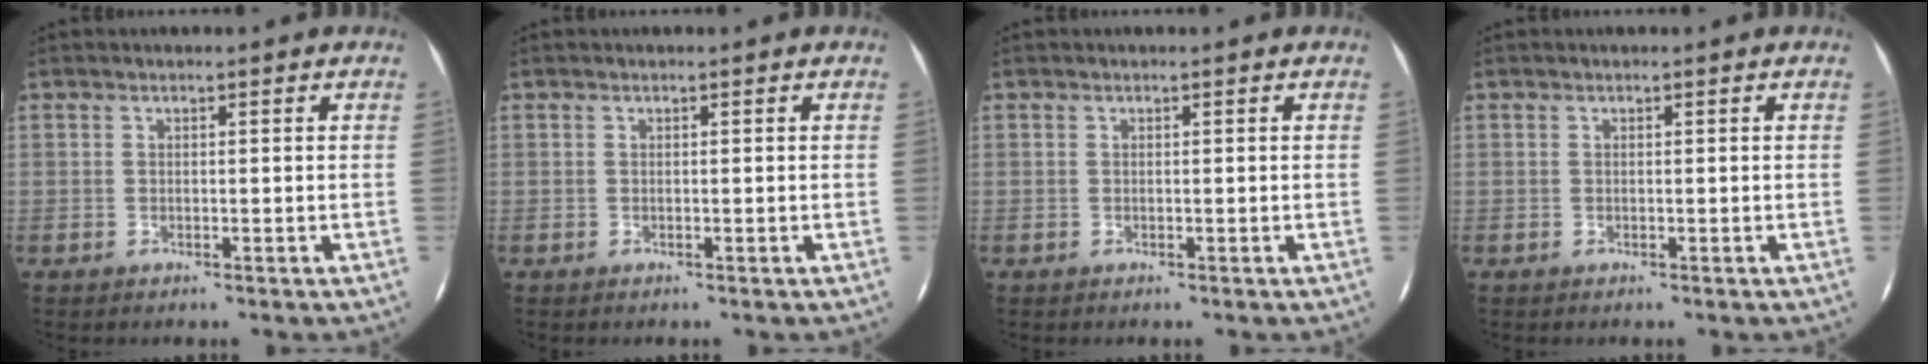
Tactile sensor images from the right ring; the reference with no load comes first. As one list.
[{"total": 0.0}, {"total": 0.0}, {"total": 0.0}]